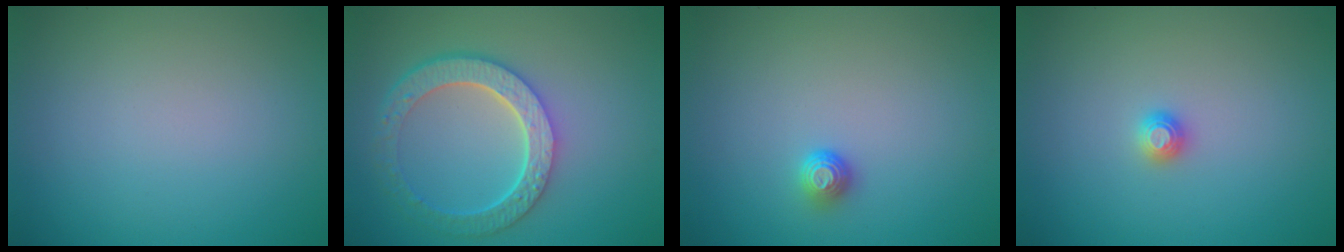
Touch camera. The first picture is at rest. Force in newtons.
{"total": 6.0, "press": 4.5, "slide": 4.0}
{"total": 1.3, "press": 1.1, "slide": 0.7}
{"total": 1.1, "press": 1.1, "slide": 0.1}